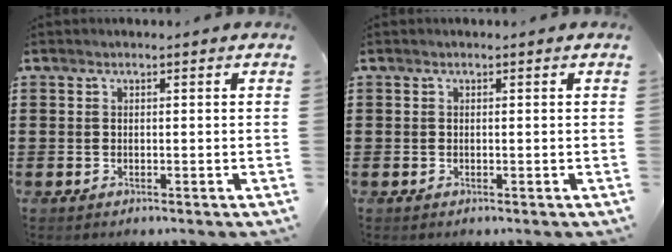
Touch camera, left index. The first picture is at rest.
{"total": 0.0}